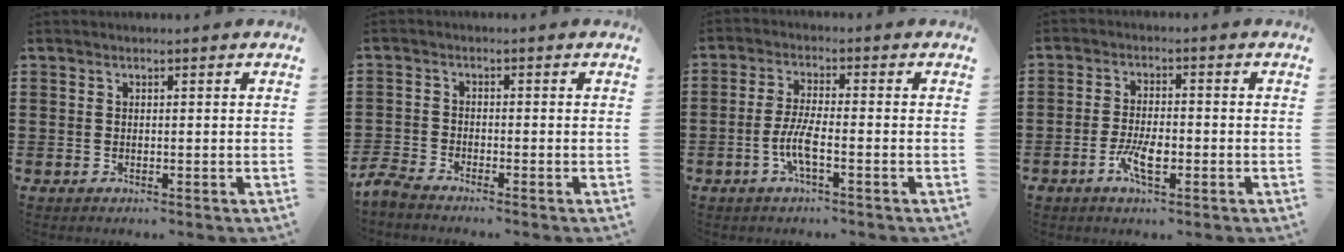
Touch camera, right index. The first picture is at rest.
{"total": 2.8, "force": [-2.8, 0.3, 0.3], "torque": [-0.024, -0.004, -0.064]}
{"total": 5.1, "force": [-2.1, 0.9, 4.6], "torque": [-0.106, -0.008, -0.046]}
{"total": 5.4, "force": [-2.3, 1.5, 4.7], "torque": [-0.103, -0.007, -0.047]}